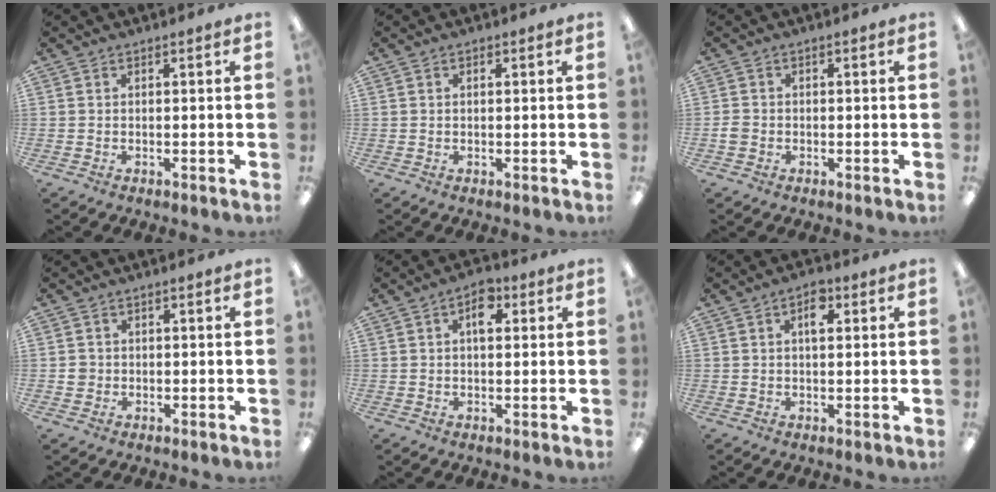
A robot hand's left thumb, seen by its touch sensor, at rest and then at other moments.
{"total": 0.7, "force": [0.3, 0.4, 0.5], "torque": [-0.002, 0.001, 0.002]}
{"total": 1.8, "force": [-0.6, 1.6, 0.7], "torque": [-0.012, 0.004, -0.012]}
{"total": 2.0, "force": [-0.2, 1.9, 0.5], "torque": [-0.010, 0.005, -0.007]}
{"total": 5.2, "force": [1.7, 2.8, 4.0], "torque": [-0.051, -0.003, 0.022]}
{"total": 4.2, "force": [1.7, 2.1, 3.3], "torque": [-0.046, -0.002, 0.022]}